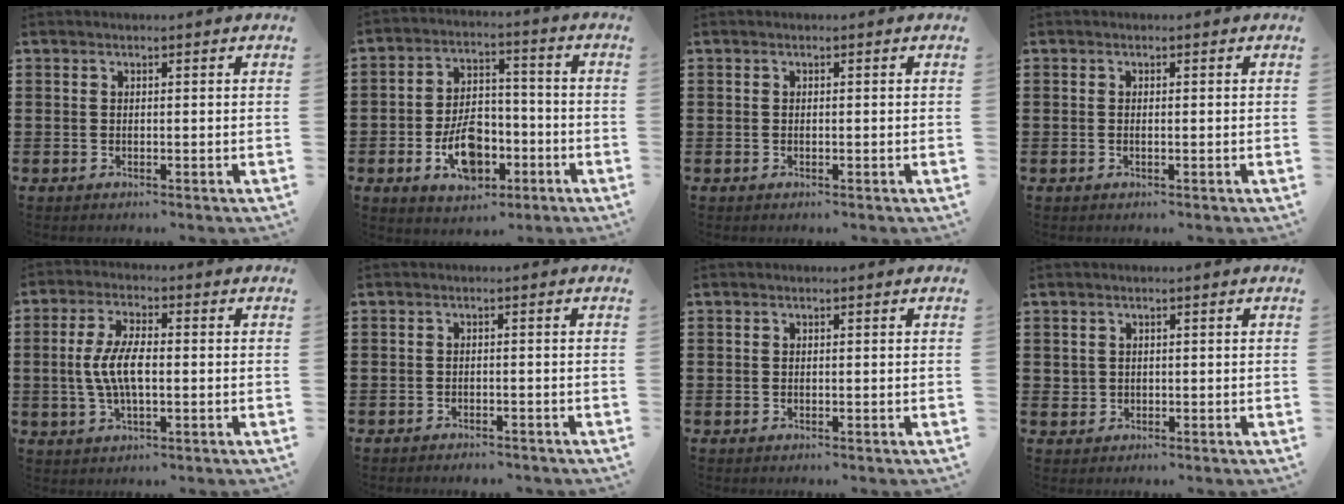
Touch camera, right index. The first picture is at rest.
{"total": 9.3, "force": [-3.4, 5.7, 6.5], "torque": [-0.102, 0.005, -0.064]}
{"total": 0.0}
{"total": 0.5, "force": [-0.1, 0.1, 0.5], "torque": [-0.011, -0.003, -0.001]}
{"total": 6.8, "force": [-0.5, 2.7, 6.2], "torque": [-0.138, -0.003, -0.017]}
{"total": 1.1, "force": [-1.1, 0.1, 0.0], "torque": [-0.005, 0.002, -0.025]}
{"total": 0.0}
{"total": 1.2, "force": [0.4, 1.1, 0.1], "torque": [-0.006, 0.006, 0.007]}